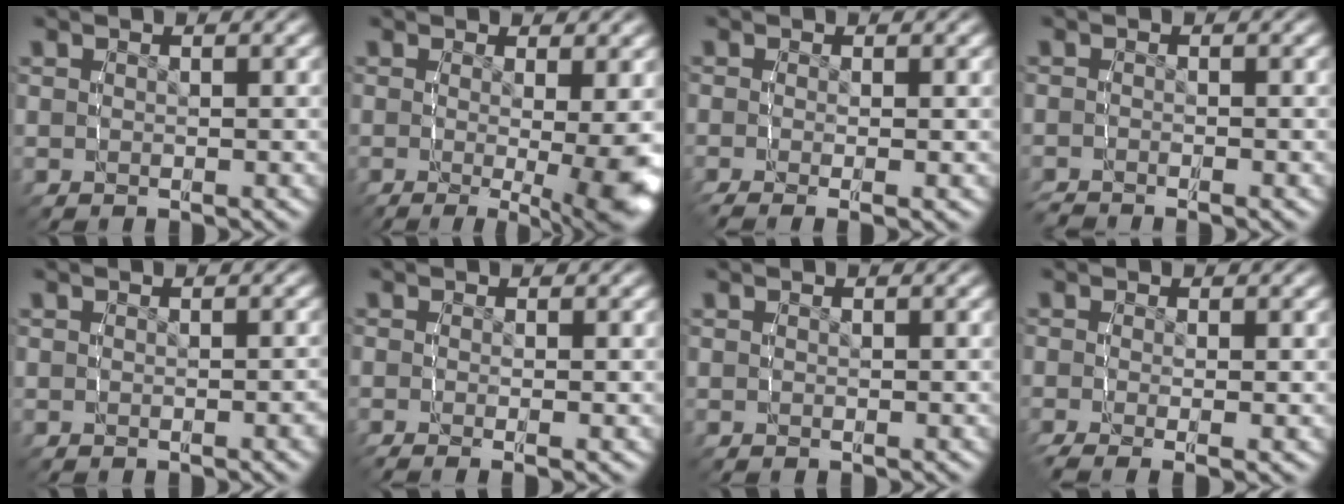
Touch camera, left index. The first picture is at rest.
{"total": 6.7, "force": [-2.7, 1.0, 6.1], "torque": [-0.077, -0.033, -0.028]}
{"total": 2.8, "force": [-1.8, 0.7, 2.0], "torque": [-0.044, -0.018, -0.020]}
{"total": 1.5, "force": [-1.5, 0.2, 0.3], "torque": [-0.005, -0.006, -0.025]}
{"total": 0.5, "force": [-0.3, 0.0, 0.4], "torque": [-0.005, 0.005, -0.007]}
{"total": 2.0, "force": [-1.4, 0.4, 1.5], "torque": [-0.032, -0.013, -0.016]}
{"total": 0.0}
{"total": 3.6, "force": [-2.4, 1.1, 2.5], "torque": [-0.053, -0.022, -0.027]}